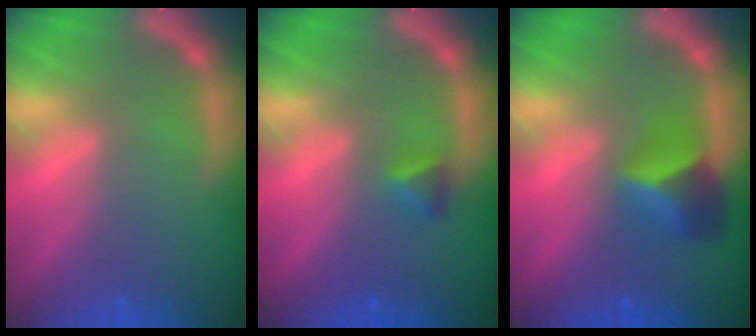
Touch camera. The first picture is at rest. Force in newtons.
{"total": 1.4}
{"total": 4.0}